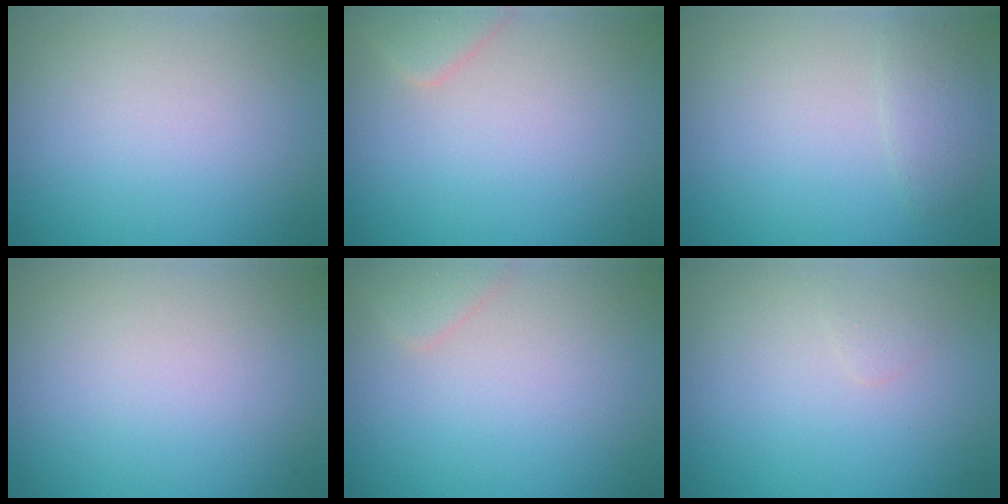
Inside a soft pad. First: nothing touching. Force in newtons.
{"total": 2.0, "press": 2.0, "slide": 0.2}
{"total": 1.5, "press": 1.5, "slide": 0.1}
{"total": 0.0}
{"total": 1.3, "press": 1.3, "slide": 0.1}
{"total": 0.6, "press": 0.6, "slide": 0.0}